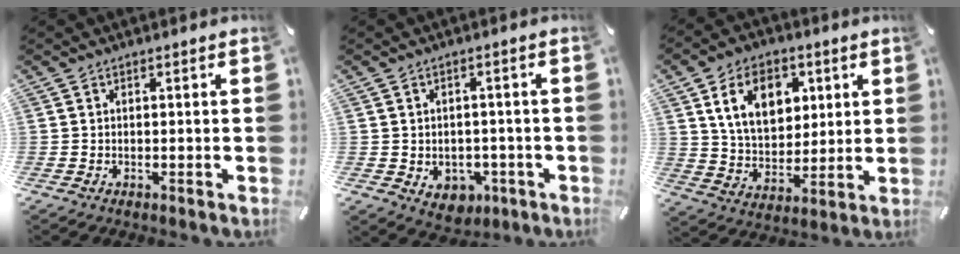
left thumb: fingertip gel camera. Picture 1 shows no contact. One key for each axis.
{"total": 4.8, "fx": -1.2, "fy": 4.2, "fz": 2.0, "tx": -0.022, "ty": 0.007, "tz": -0.020}
{"total": 13.2, "fx": 5.1, "fy": 9.7, "fz": 7.3, "tx": -0.123, "ty": -0.001, "tz": 0.094}